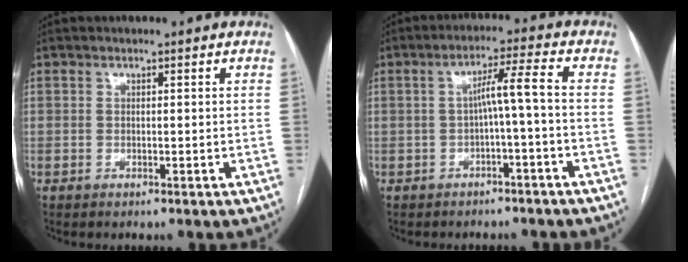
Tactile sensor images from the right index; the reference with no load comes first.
{"total": 5.1, "force": [-1.1, -0.5, 4.9], "torque": [-0.081, 0.023, -0.015]}